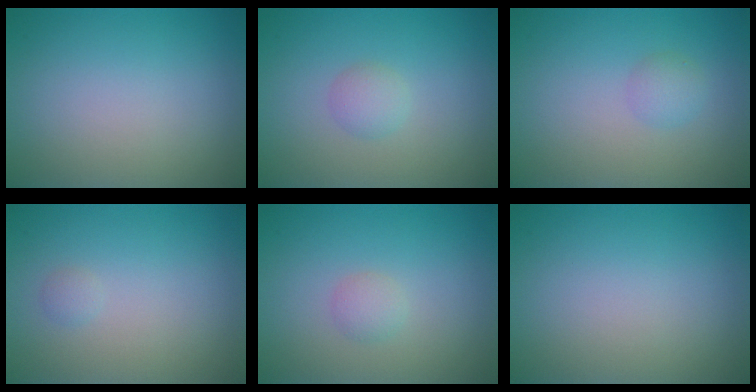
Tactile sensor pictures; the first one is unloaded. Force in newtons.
{"total": 1.4, "press": 1.4, "slide": 0.1}
{"total": 1.3, "press": 1.3, "slide": 0.1}
{"total": 0.6, "press": 0.6, "slide": 0.1}
{"total": 1.1, "press": 1.1, "slide": 0.1}
{"total": 0.0}